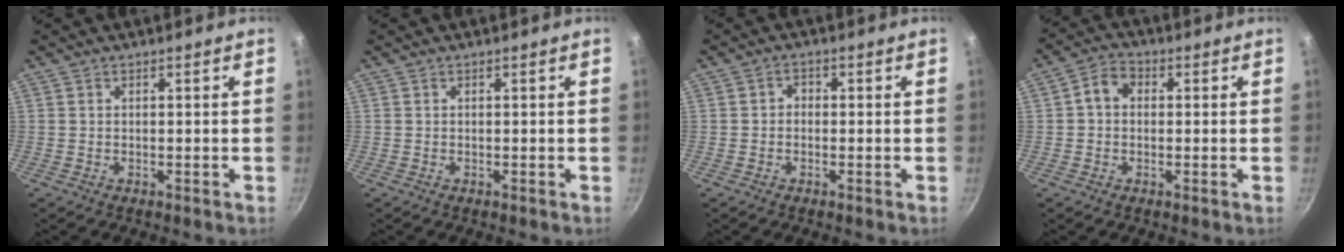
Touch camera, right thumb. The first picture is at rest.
{"total": 0.0}
{"total": 1.8, "force": [-0.4, 1.4, 0.9], "torque": [-0.011, 0.010, -0.009]}
{"total": 4.8, "force": [0.4, 3.8, 2.9], "torque": [-0.040, 0.012, -0.005]}